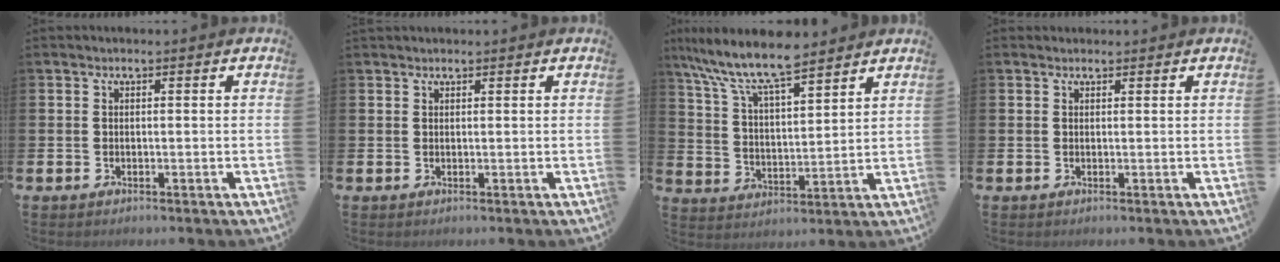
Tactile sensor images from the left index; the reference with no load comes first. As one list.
[{"total": 0.8, "force": [0.8, 0.1, 0.0], "torque": [0.008, -0.002, 0.012]}, {"total": 9.5, "force": [8.4, 1.7, 4.1], "torque": [-0.109, -0.041, 0.148]}, {"total": 0.8, "force": [0.7, 0.3, 0.0], "torque": [0.014, -0.002, 0.010]}]